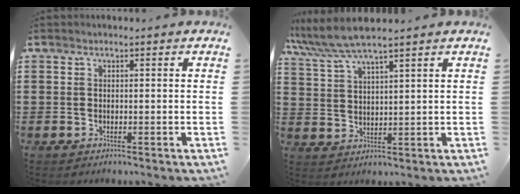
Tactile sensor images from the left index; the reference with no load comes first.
{"total": 6.0, "force": [5.1, 0.3, 3.2], "torque": [-0.076, -0.013, 0.092]}